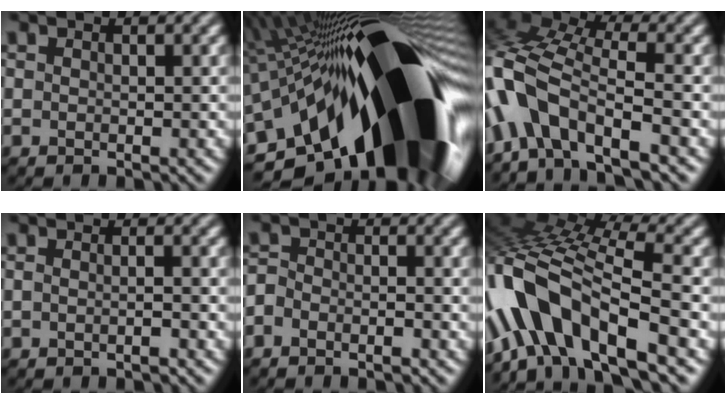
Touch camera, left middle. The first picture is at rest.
{"total": 22.5, "force": [-6.4, 9.1, 19.6], "torque": [-0.296, -0.029, -0.119]}
{"total": 9.9, "force": [-4.2, 4.6, 7.7], "torque": [-0.145, 0.014, -0.091]}
{"total": 1.1, "force": [-0.4, 0.3, 0.9], "torque": [-0.012, -0.002, -0.011]}
{"total": 2.1, "force": [-1.6, 1.1, 0.9], "torque": [-0.001, 0.007, -0.038]}
{"total": 13.0, "force": [-5.7, 5.0, 10.5], "torque": [-0.188, 0.013, -0.103]}